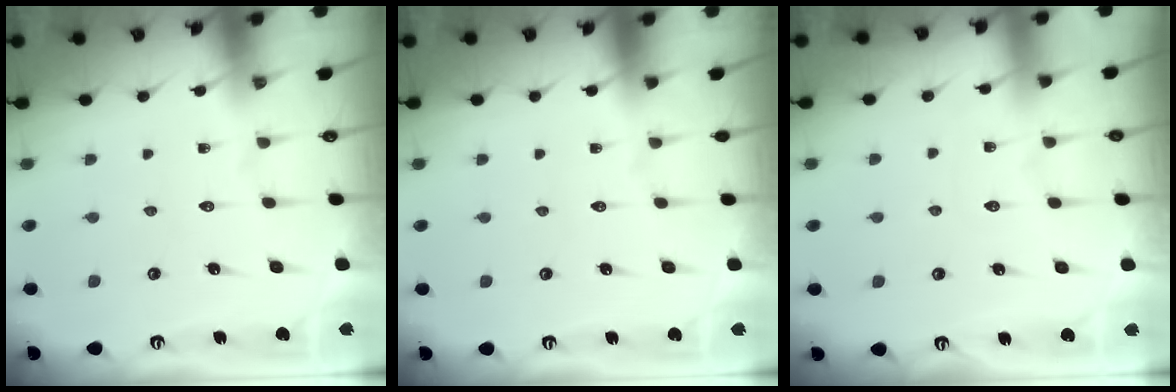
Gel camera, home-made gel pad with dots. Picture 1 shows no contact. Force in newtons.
{"total": 0.0}
{"total": 3.7, "press": 3.7, "slide": 0.4}